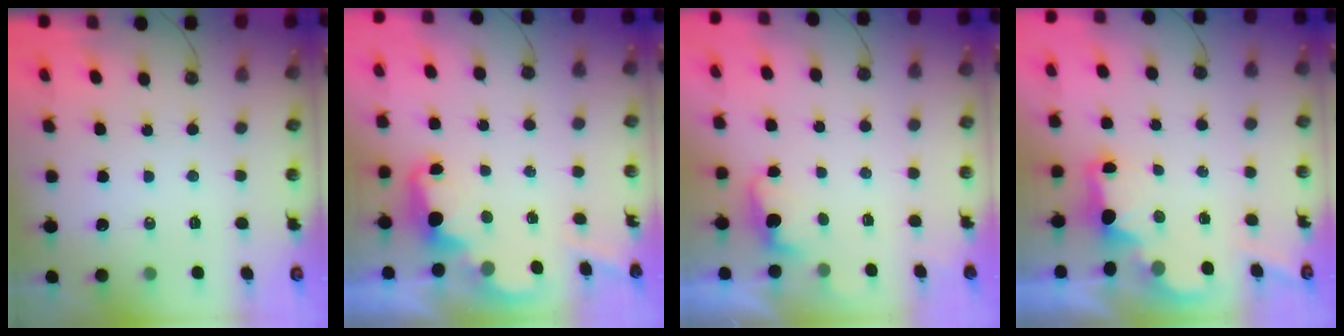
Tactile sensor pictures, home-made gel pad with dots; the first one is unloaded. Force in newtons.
{"total": 2.3, "press": 2.2, "slide": 0.5}
{"total": 1.2, "press": 1.0, "slide": 0.8}
{"total": 2.1, "press": 2.0, "slide": 0.7}